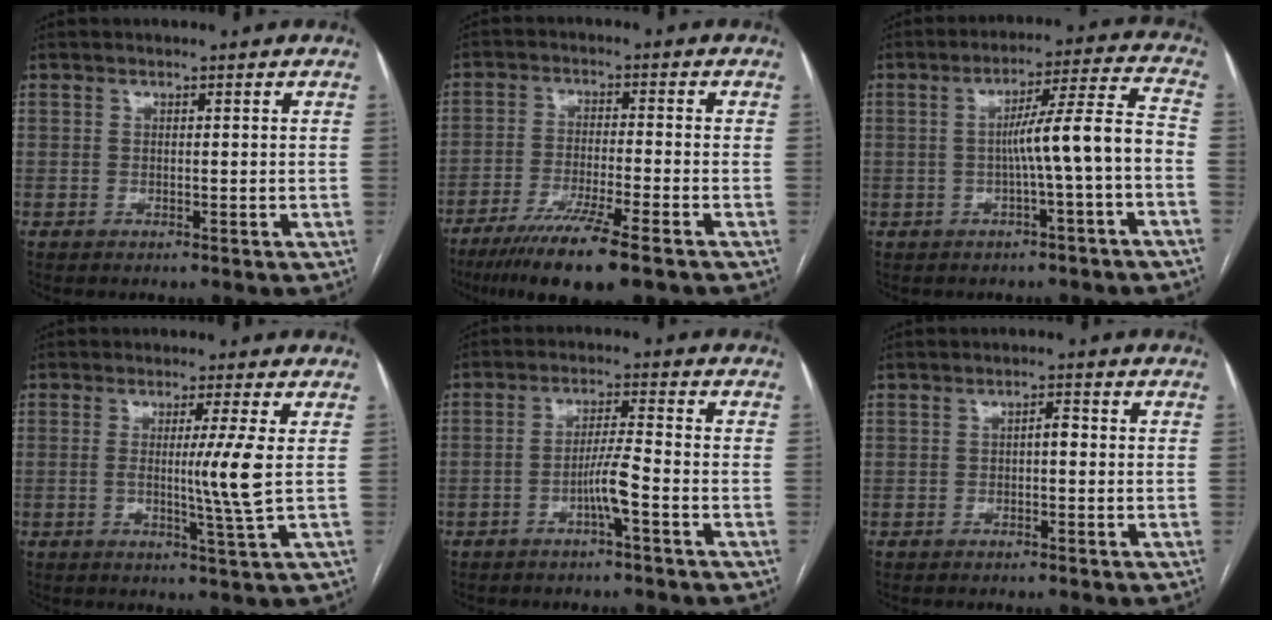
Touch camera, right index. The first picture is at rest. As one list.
[{"total": 11.7, "force": [-8.2, 0.2, 8.4], "torque": [-0.139, -0.031, -0.133]}, {"total": 9.0, "force": [-2.0, -0.9, 8.7], "torque": [-0.132, 0.024, -0.027]}, {"total": 5.9, "force": [0.3, -1.9, 5.6], "torque": [-0.097, -0.018, 0.006]}, {"total": 4.6, "force": [-2.0, -0.3, 4.1], "torque": [-0.079, 0.004, -0.038]}, {"total": 1.5, "force": [-0.2, 0.5, 1.4], "torque": [-0.019, 0.005, -0.004]}]